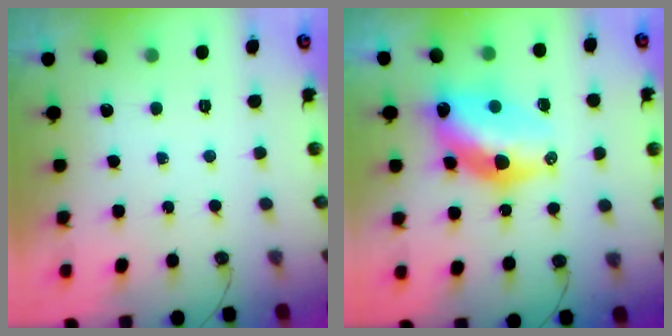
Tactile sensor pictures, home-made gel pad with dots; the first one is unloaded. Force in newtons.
{"total": 13.2, "press": 13.1, "slide": 1.5}